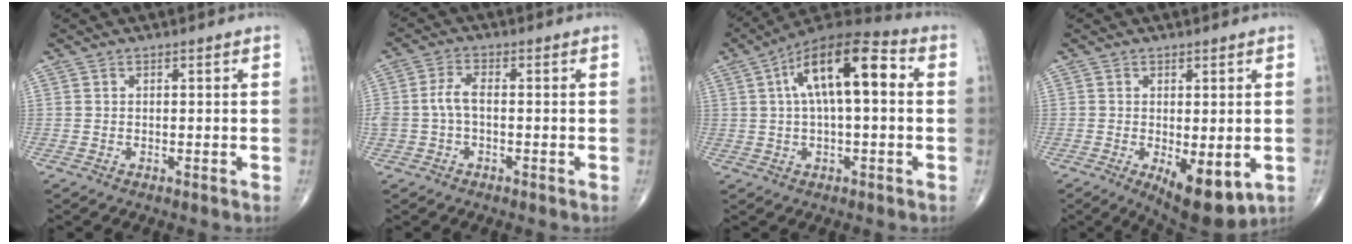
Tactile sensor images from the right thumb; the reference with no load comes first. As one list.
[{"total": 4.5, "force": [-0.5, 2.5, 3.7], "torque": [-0.088, 0.017, -0.012]}, {"total": 15.8, "force": [3.1, 6.2, 14.2], "torque": [-0.230, 0.037, 0.043]}, {"total": 9.2, "force": [-2.4, 3.9, 8.0], "torque": [-0.107, -0.020, -0.025]}]